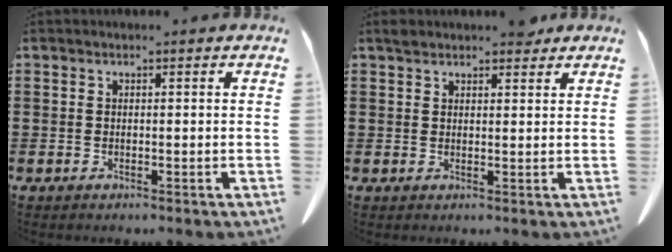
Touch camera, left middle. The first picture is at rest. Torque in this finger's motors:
{"motor_torque": [0.39, 0.21, 0.13, 0.01]}